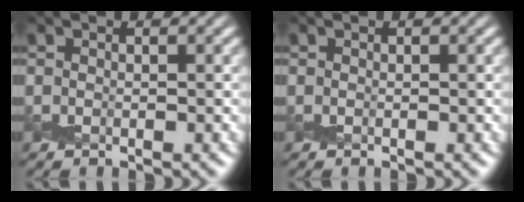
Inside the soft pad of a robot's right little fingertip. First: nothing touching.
{"total": 0.0}